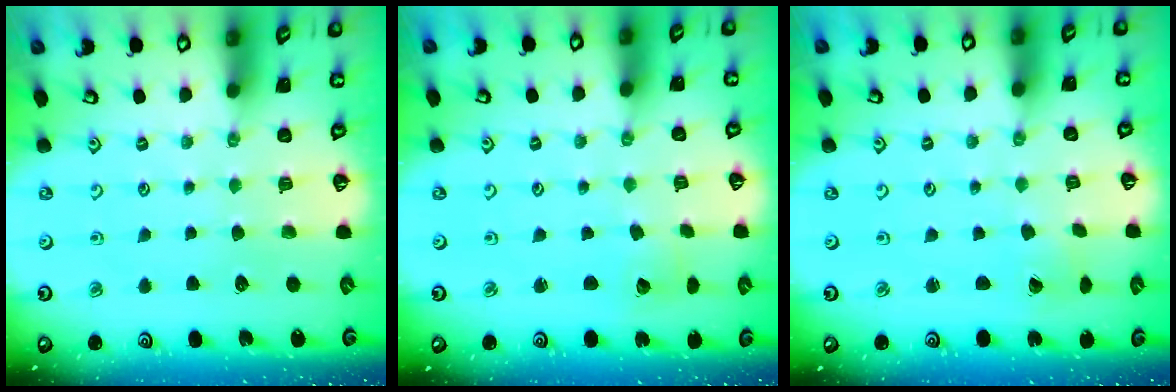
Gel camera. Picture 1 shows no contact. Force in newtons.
{"total": 1.8, "press": 1.7, "slide": 0.3}
{"total": 0.8, "press": 0.8, "slide": 0.0}